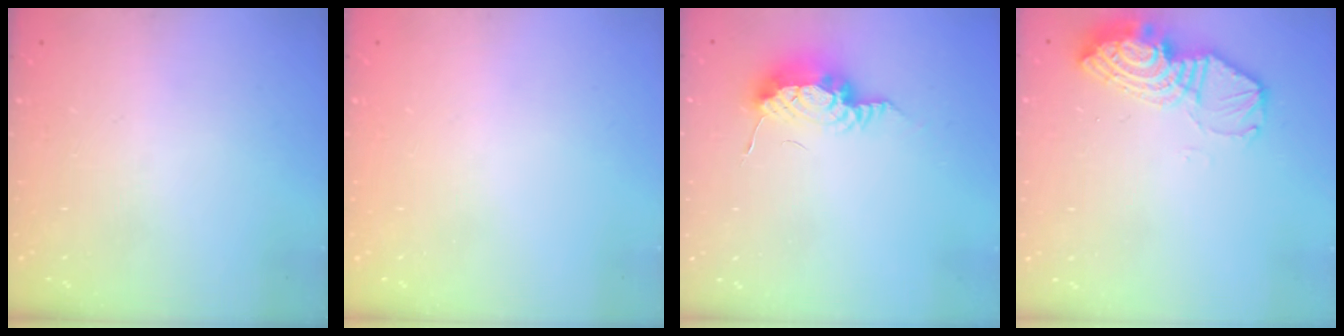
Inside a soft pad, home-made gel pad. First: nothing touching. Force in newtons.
{"total": 0.0}
{"total": 15.0, "press": 10.7, "slide": 10.4}
{"total": 12.3, "press": 12.3, "slide": 1.1}